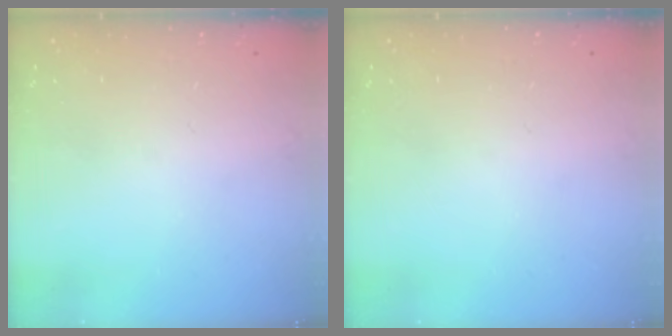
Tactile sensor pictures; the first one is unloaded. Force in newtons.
{"total": 0.0}